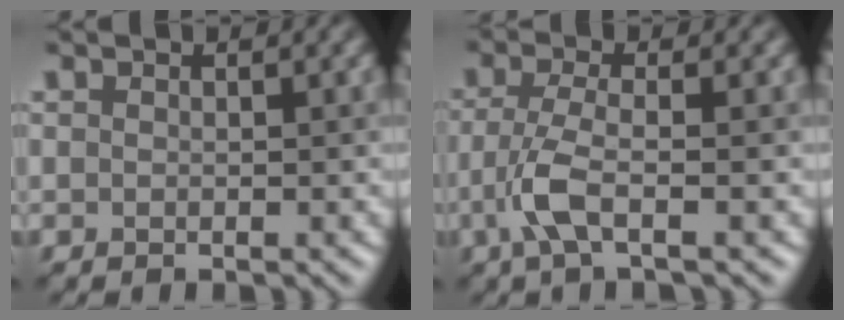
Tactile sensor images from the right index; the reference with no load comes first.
{"total": 3.7, "force": [-1.3, 1.0, 3.3], "torque": [-0.079, 0.001, -0.033]}